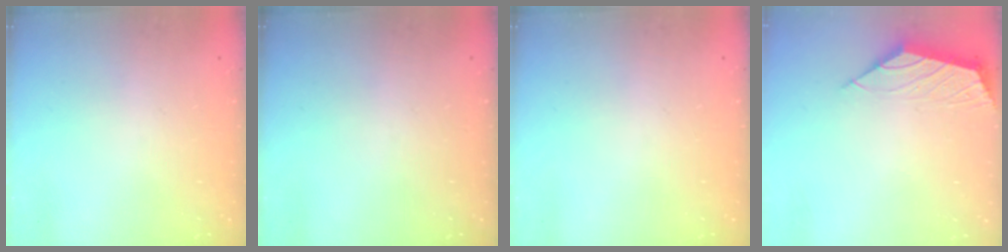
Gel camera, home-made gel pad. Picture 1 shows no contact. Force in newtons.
{"total": 0.0}
{"total": 0.0}
{"total": 2.1, "press": 2.0, "slide": 0.5}